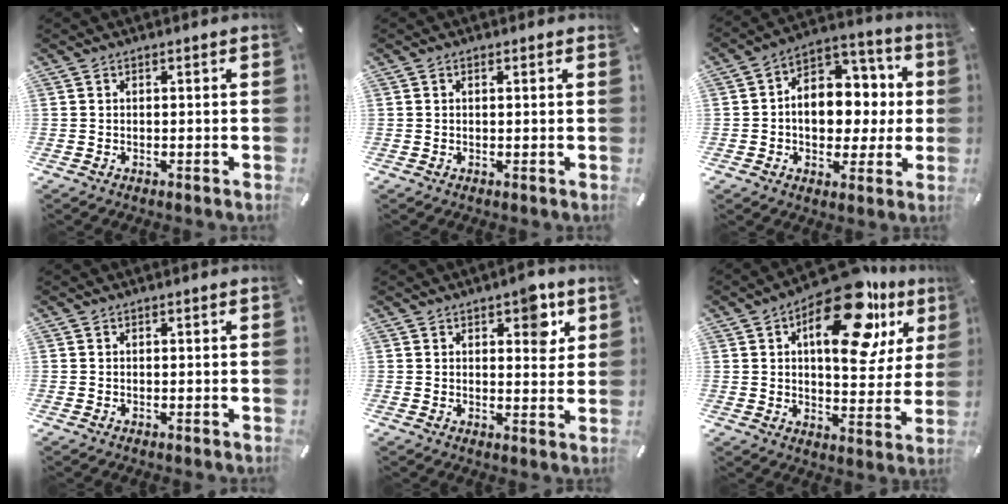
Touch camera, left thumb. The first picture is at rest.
{"total": 0.5, "force": [0.2, 0.3, 0.3], "torque": [-0.006, 0.002, 0.004]}
{"total": 11.8, "force": [-0.6, 9.7, 6.6], "torque": [-0.097, 0.000, -0.004]}
{"total": 0.0}
{"total": 7.0, "force": [3.6, 3.8, 4.7], "torque": [-0.039, -0.017, 0.051]}
{"total": 21.1, "force": [10.6, 10.0, 15.2], "torque": [-0.209, -0.059, 0.168]}